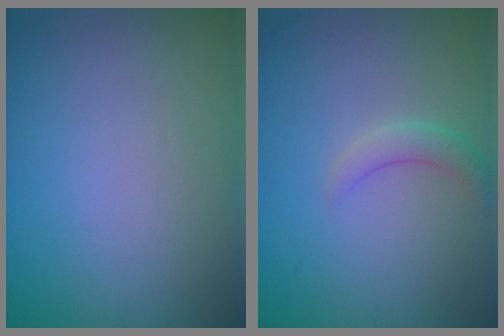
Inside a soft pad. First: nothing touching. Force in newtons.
{"total": 1.8, "press": 1.8, "slide": 0.1}